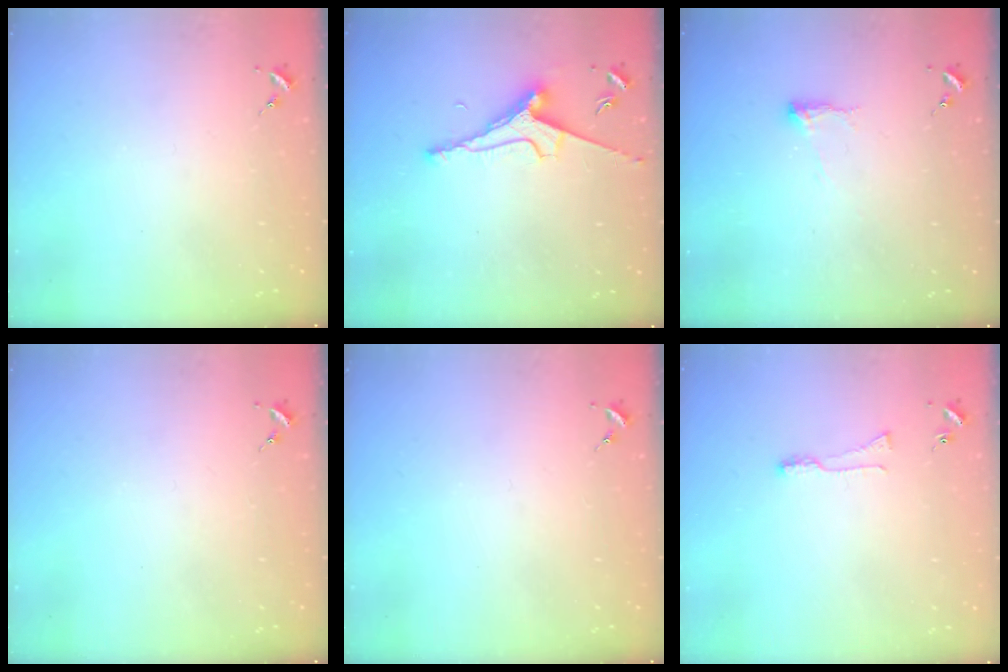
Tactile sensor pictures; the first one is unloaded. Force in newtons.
{"total": 8.0, "press": 8.0, "slide": 1.2}
{"total": 5.1, "press": 5.1, "slide": 0.8}
{"total": 0.0}
{"total": 0.0}
{"total": 6.0, "press": 6.0, "slide": 0.7}